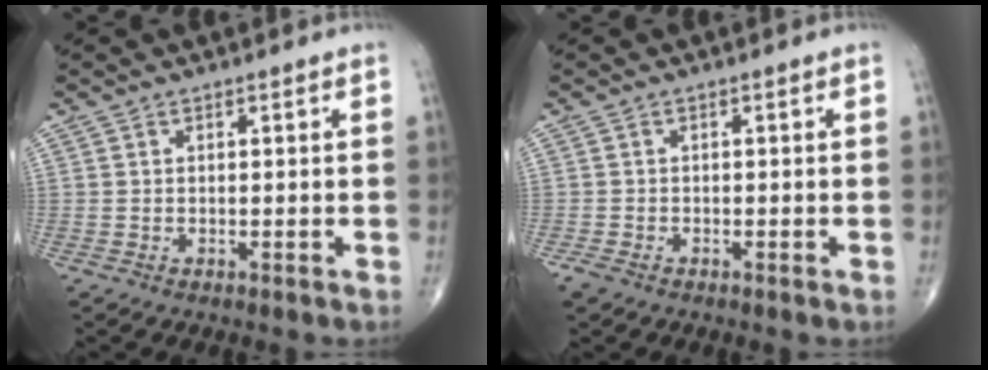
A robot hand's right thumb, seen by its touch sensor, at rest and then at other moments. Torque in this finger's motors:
{"motor_torque": [0.47, 0.27, 0.20, -0.52, 0.16]}